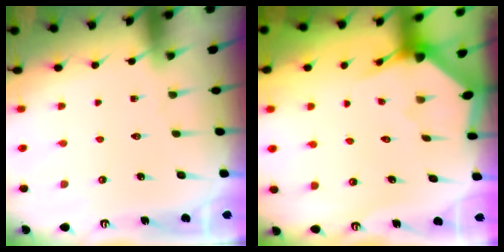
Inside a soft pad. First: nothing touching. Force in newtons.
{"total": 2.8, "press": 2.8, "slide": 0.3}